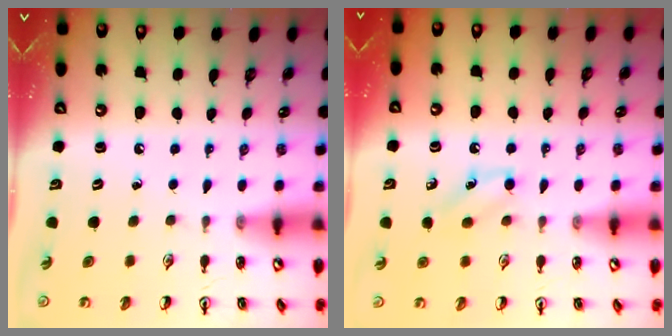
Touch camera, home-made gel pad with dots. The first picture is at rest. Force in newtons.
{"total": 5.8, "press": 5.5, "slide": 1.7}